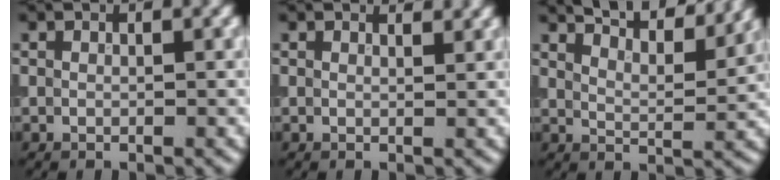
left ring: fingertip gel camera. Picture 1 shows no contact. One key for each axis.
{"total": 1.5, "fx": 1.4, "fy": 0.1, "fz": 0.4, "tx": -0.016, "ty": -0.002, "tz": 0.014}
{"total": 9.9, "fx": 8.2, "fy": 2.4, "fz": 4.9, "tx": -0.058, "ty": 0.024, "tz": 0.078}